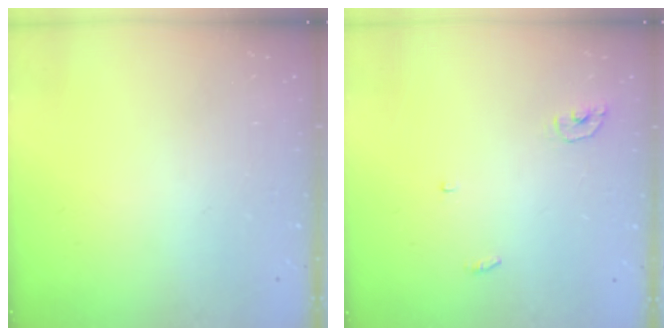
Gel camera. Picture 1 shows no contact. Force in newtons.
{"total": 3.7, "press": 3.6, "slide": 0.3}